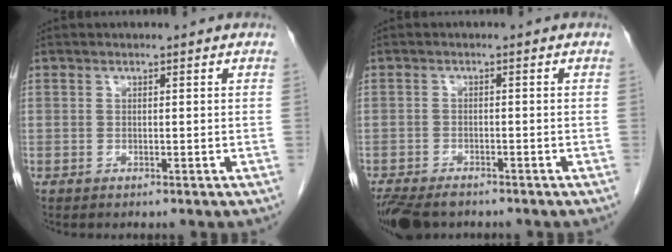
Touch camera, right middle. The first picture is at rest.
{"total": 7.9, "force": [-6.2, 3.2, 3.7], "torque": [-0.070, -0.011, -0.100]}